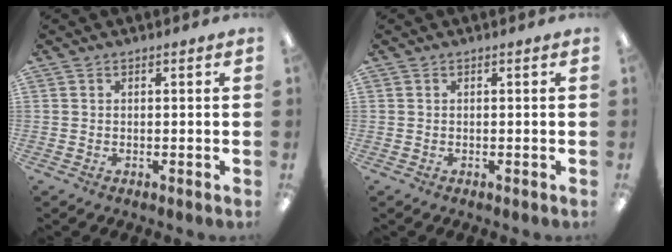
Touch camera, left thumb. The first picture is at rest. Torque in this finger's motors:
{"motor_torque": [0.00, 0.00, 0.06, 0.05, 0.00]}